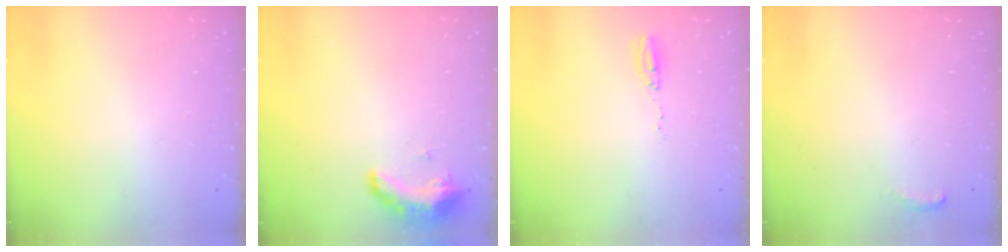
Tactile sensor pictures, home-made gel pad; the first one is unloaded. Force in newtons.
{"total": 8.6, "press": 8.5, "slide": 1.6}
{"total": 4.8, "press": 4.6, "slide": 1.4}
{"total": 3.6, "press": 3.3, "slide": 1.4}